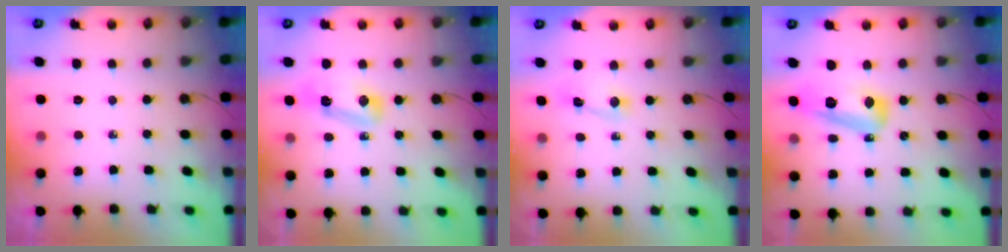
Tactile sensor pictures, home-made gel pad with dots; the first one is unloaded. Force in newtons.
{"total": 7.3, "press": 7.3, "slide": 0.3}
{"total": 2.5, "press": 2.5, "slide": 0.3}
{"total": 13.2, "press": 13.1, "slide": 1.6}